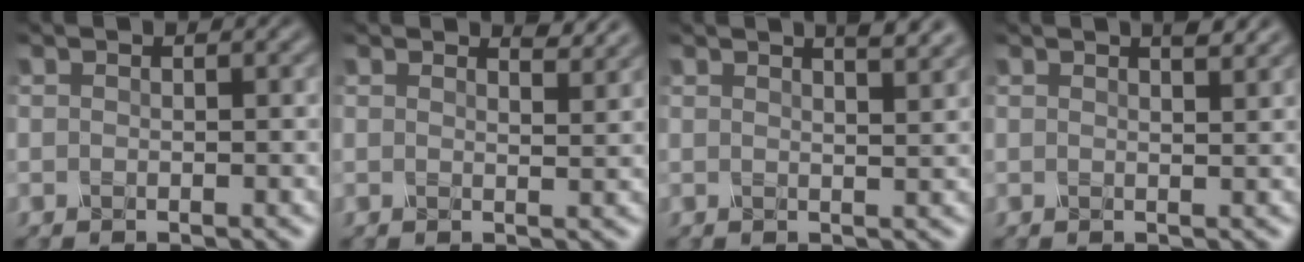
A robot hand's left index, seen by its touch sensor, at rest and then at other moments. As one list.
[{"total": 2.0, "force": [1.9, 0.2, 0.6], "torque": [-0.007, -0.002, 0.022]}, {"total": 3.4, "force": [2.6, 0.9, 2.0], "torque": [-0.010, 0.015, 0.013]}, {"total": 1.6, "force": [1.2, 0.3, 1.0], "torque": [-0.009, 0.001, 0.016]}]